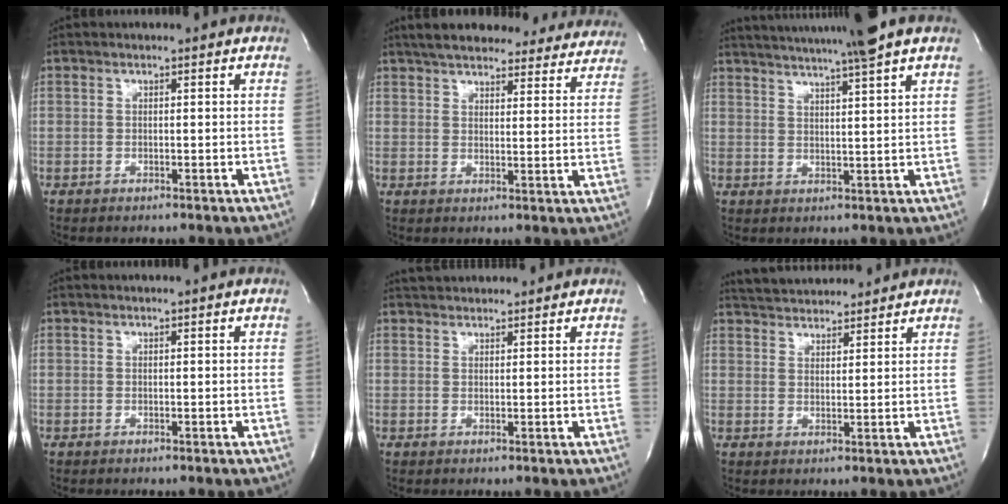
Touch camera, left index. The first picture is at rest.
{"total": 26.5, "force": [23.8, 6.7, 9.7], "torque": [-0.151, -0.010, 0.287]}
{"total": 13.5, "force": [11.6, -1.4, 6.9], "torque": [-0.124, -0.007, 0.159]}
{"total": 0.0}
{"total": 4.9, "force": [4.8, 0.9, 0.9], "torque": [-0.015, 0.031, 0.070]}
{"total": 9.6, "force": [9.1, 1.6, 2.3], "torque": [-0.042, 0.019, 0.138]}